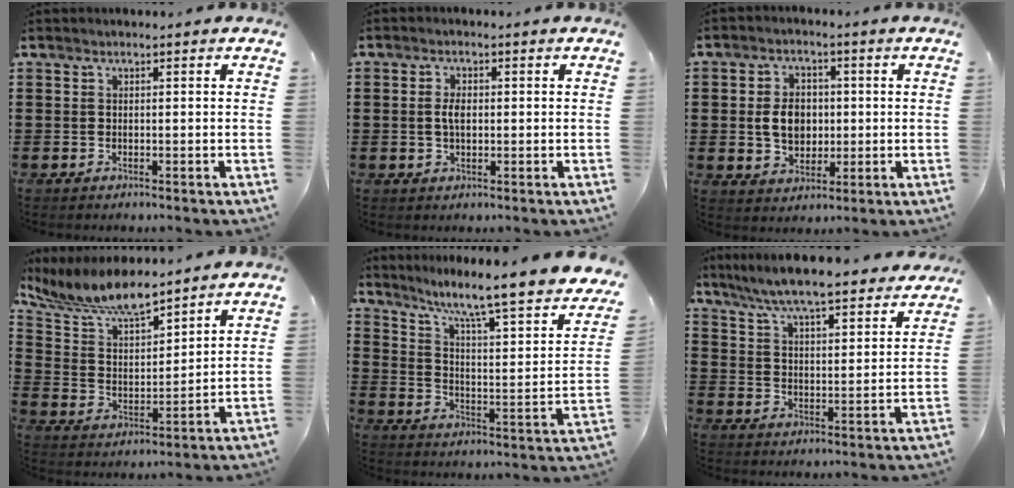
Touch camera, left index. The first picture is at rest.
{"total": 2.7, "force": [0.1, 1.4, 2.4], "torque": [-0.056, 0.003, -0.002]}
{"total": 6.1, "force": [0.1, 4.5, 4.2], "torque": [-0.089, 0.008, -0.005]}
{"total": 8.7, "force": [7.7, 1.7, 3.7], "torque": [-0.102, -0.032, 0.139]}
{"total": 7.7, "force": [5.9, 0.0, 5.0], "torque": [-0.114, -0.053, 0.085]}
{"total": 7.2, "force": [6.8, -0.2, 2.3], "torque": [-0.075, -0.047, 0.117]}